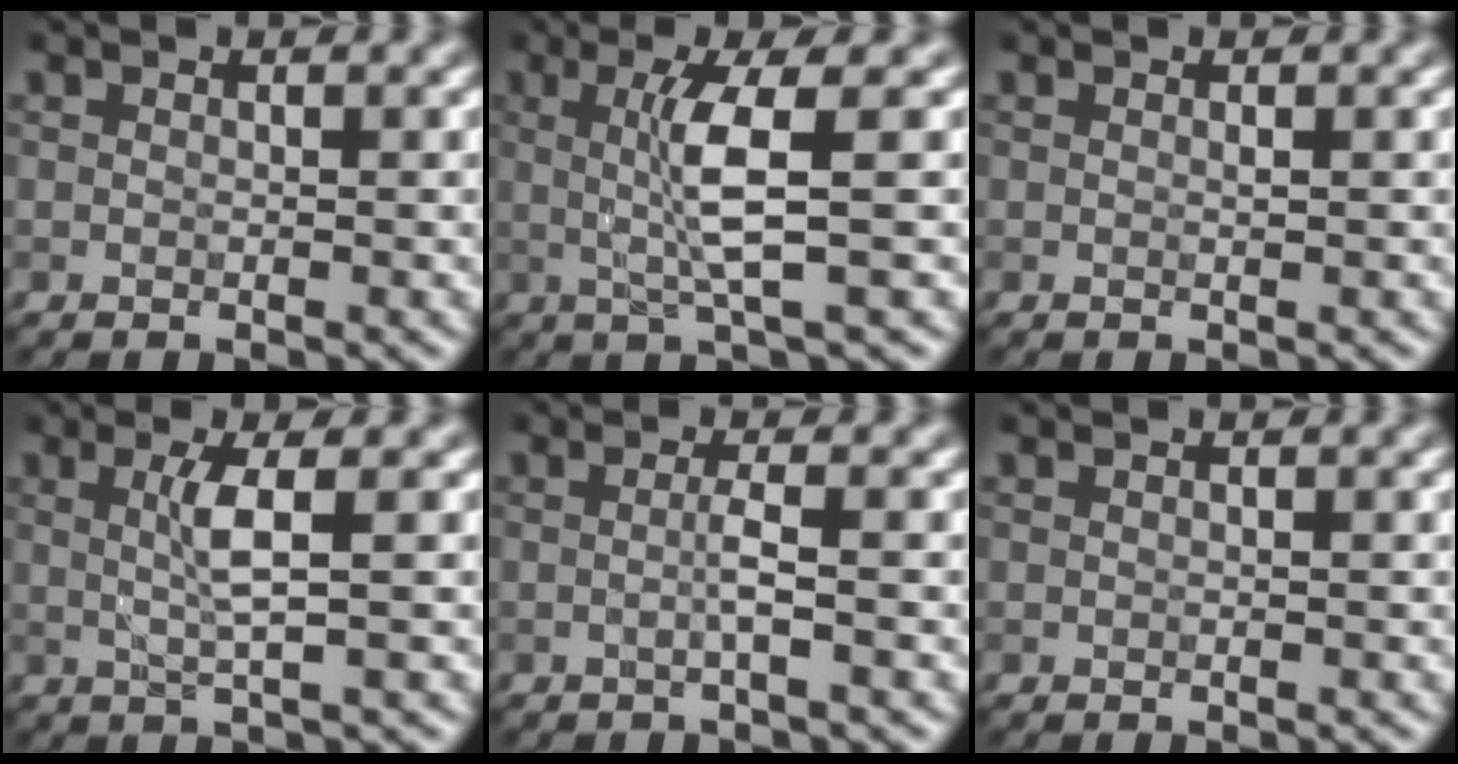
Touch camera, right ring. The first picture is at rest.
{"total": 4.6, "force": [0.4, 0.5, 4.6], "torque": [-0.093, -0.001, 0.012]}
{"total": 0.0}
{"total": 3.0, "force": [0.4, 0.4, 3.0], "torque": [-0.060, -0.001, 0.009]}
{"total": 1.7, "force": [-0.2, 0.1, 1.7], "torque": [-0.033, -0.004, -0.006]}
{"total": 0.0}